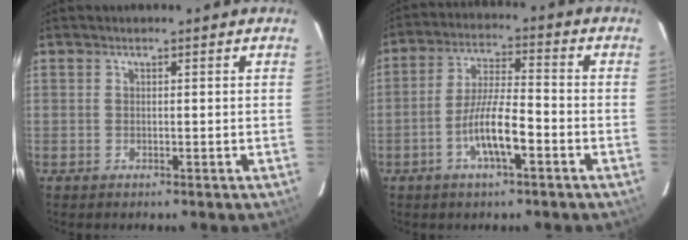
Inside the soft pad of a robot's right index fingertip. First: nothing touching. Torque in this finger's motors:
{"motor_torque": [0.94, -0.63, 0.77, 0.19]}